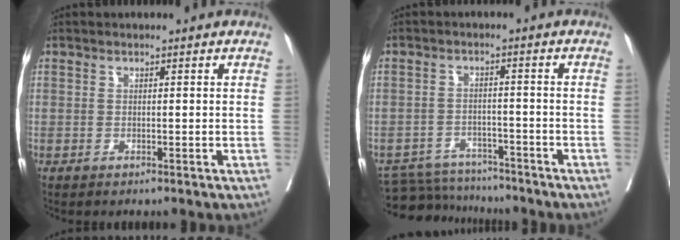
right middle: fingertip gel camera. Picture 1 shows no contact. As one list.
[{"total": 8.1, "force": [-7.9, 1.8, 0.3], "torque": [-0.008, 0.000, -0.125]}]